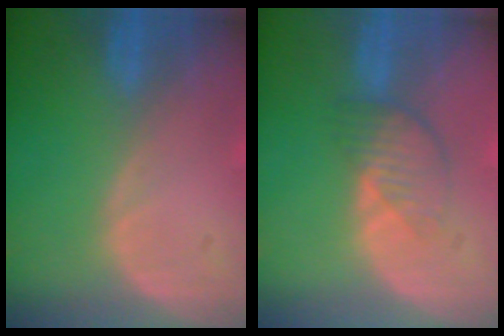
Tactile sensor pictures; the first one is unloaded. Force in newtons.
{"total": 3.9, "press": 3.7, "slide": 1.4}